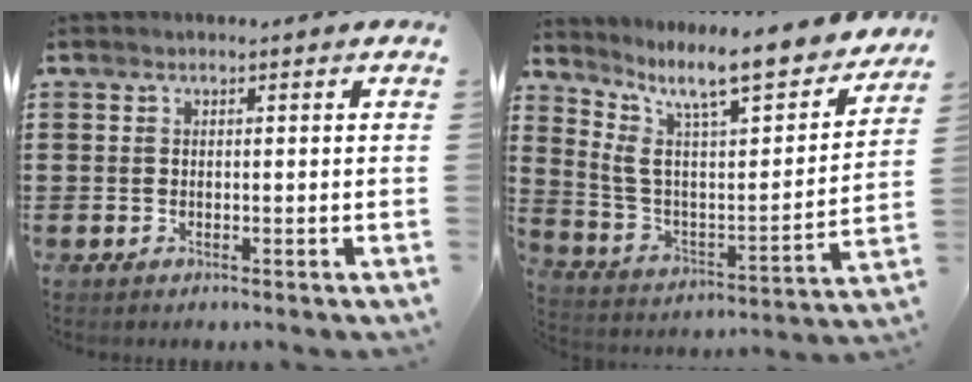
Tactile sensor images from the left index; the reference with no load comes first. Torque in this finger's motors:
{"motor_torque": [1.10, -1.04, 0.62, 0.21]}